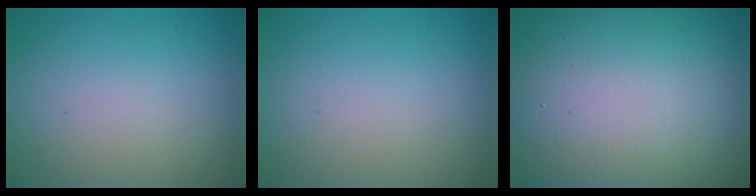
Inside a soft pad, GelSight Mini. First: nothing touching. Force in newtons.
{"total": 0.0}
{"total": 20.6, "press": 20.6, "slide": 1.1}